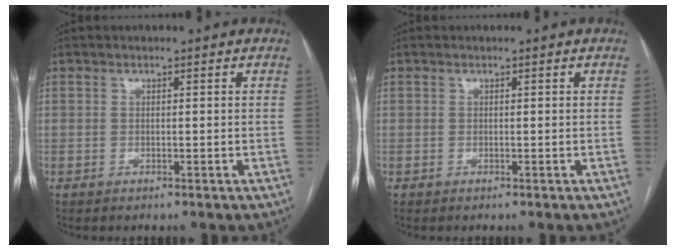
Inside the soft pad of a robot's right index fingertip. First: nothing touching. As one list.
[{"total": 0.0}]